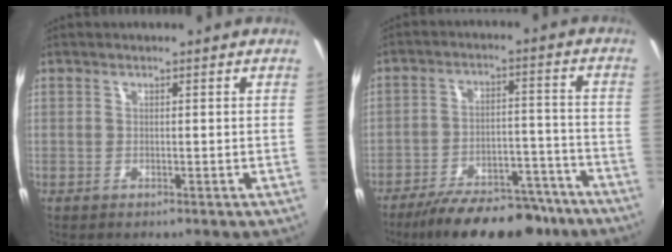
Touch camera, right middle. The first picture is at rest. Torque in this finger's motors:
{"motor_torque": [0.89, -1.12, 0.83, 0.21]}